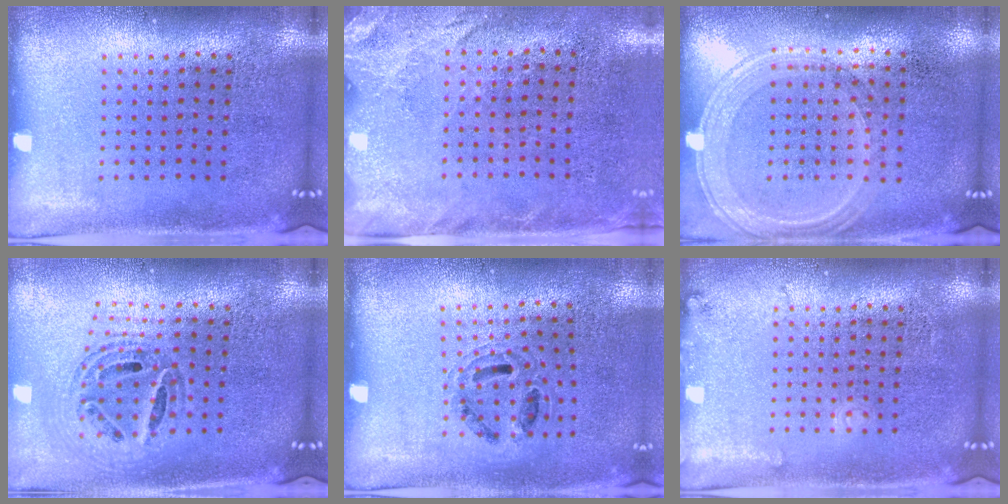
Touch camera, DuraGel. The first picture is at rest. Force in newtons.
{"total": 2.6, "press": 2.0, "slide": 1.5}
{"total": 1.3, "press": 1.2, "slide": 0.3}
{"total": 0.9, "press": 0.9, "slide": 0.2}
{"total": 0.8, "press": 0.8, "slide": 0.3}
{"total": 1.2, "press": 1.2, "slide": 0.1}